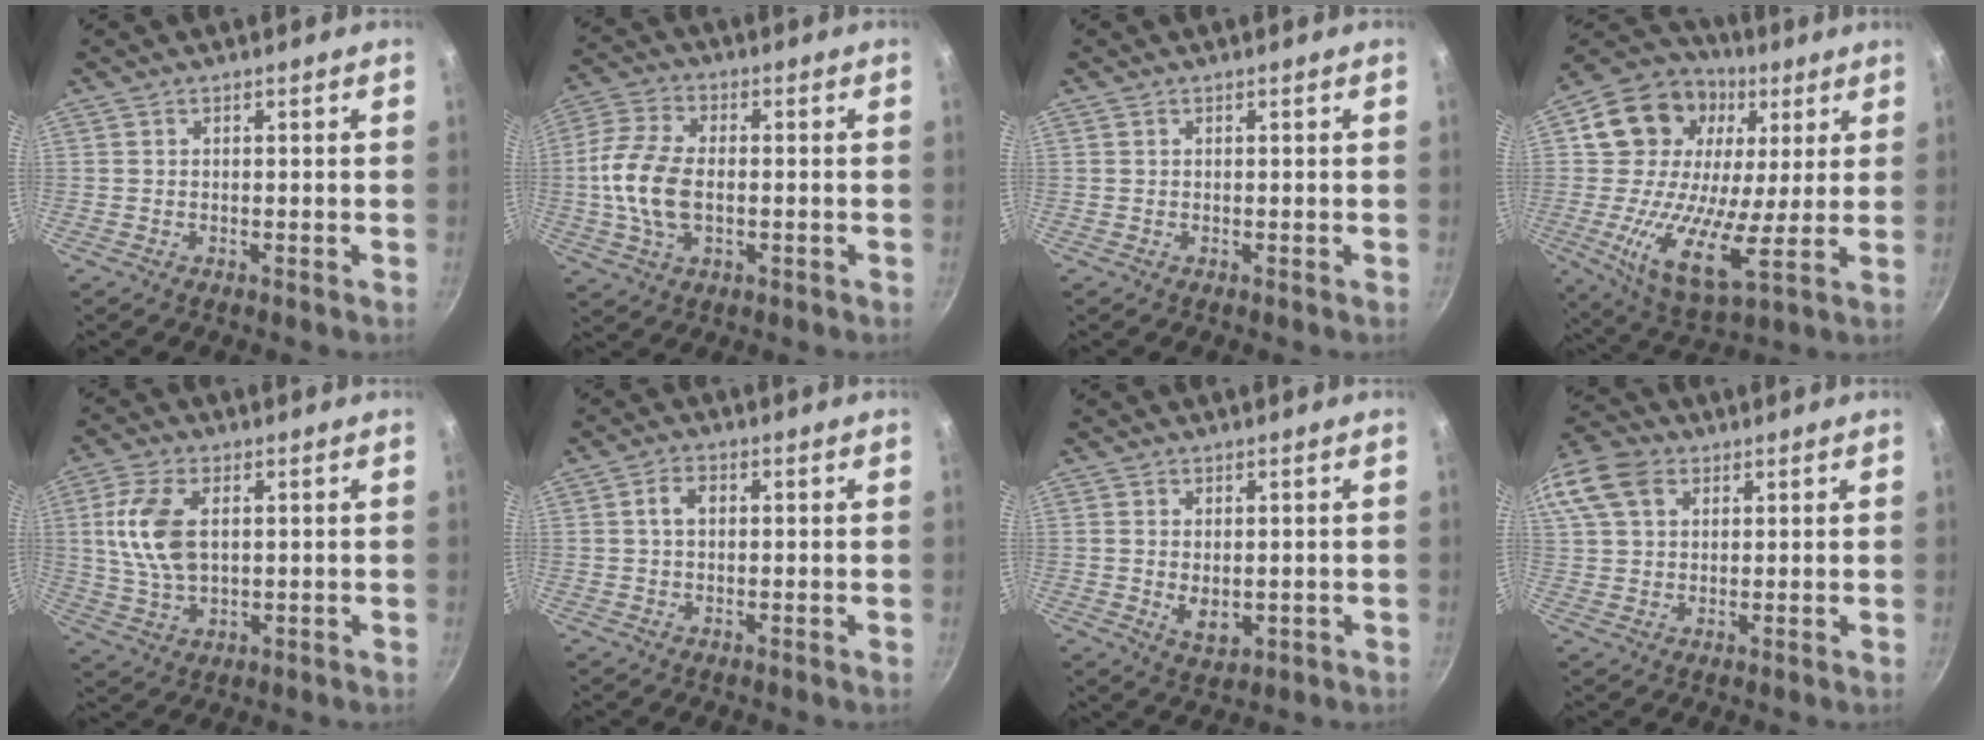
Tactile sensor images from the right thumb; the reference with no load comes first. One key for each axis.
{"total": 12.0, "fx": -0.9, "fy": 7.2, "fz": 9.5, "tx": -0.189, "ty": 0.019, "tz": -0.026}
{"total": 0.0}
{"total": 22.3, "fx": 4.4, "fy": 15.2, "fz": 15.7, "tx": -0.259, "ty": -0.007, "tz": 0.060}
{"total": 10.6, "fx": 1.9, "fy": 6.0, "fz": 8.6, "tx": -0.167, "ty": -0.002, "tz": 0.036}
{"total": 2.9, "fx": 0.4, "fy": 2.0, "fz": 2.0, "tx": -0.035, "ty": 0.009, "tz": 0.005}
{"total": 4.5, "fx": 0.0, "fy": 2.9, "fz": 3.5, "tx": -0.057, "ty": -0.014, "tz": 0.009}
{"total": 17.9, "fx": 7.5, "fy": 13.0, "fz": 9.7, "tx": -0.233, "ty": 0.041, "tz": 0.135}